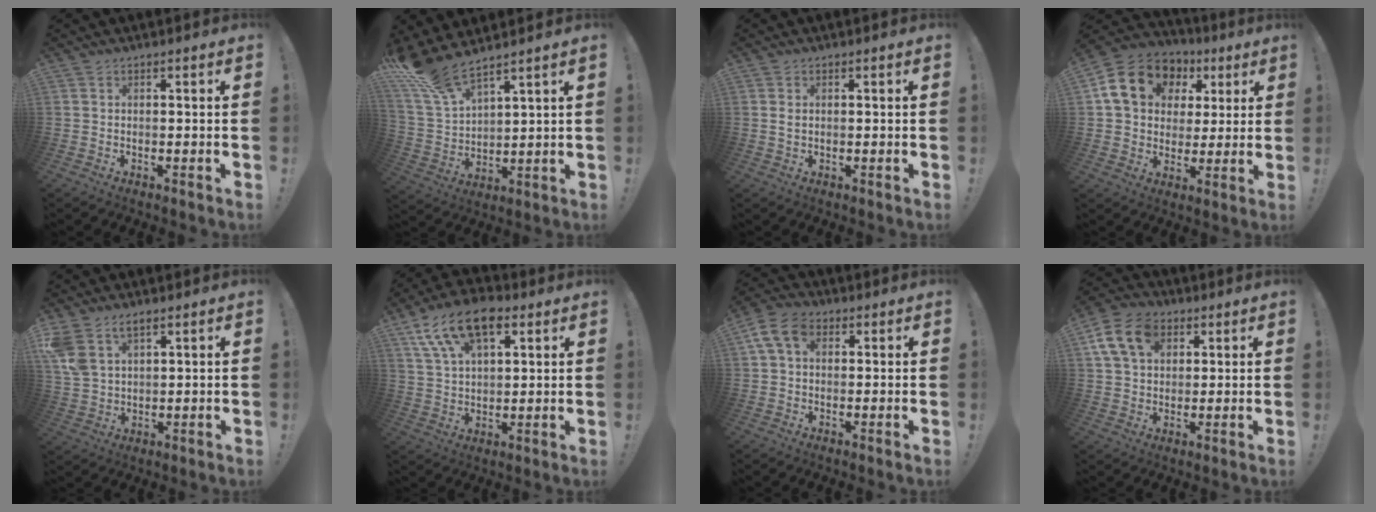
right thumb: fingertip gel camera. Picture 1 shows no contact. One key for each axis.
{"total": 10.4, "fx": 9.1, "fy": 2.4, "fz": 4.3, "tx": -0.091, "ty": -0.067, "tz": 0.169}
{"total": 1.2, "fx": 0.5, "fy": 0.6, "fz": 1.0, "tx": -0.011, "ty": 0.000, "tz": 0.007}
{"total": 16.8, "fx": 6.4, "fy": 13.0, "fz": 8.5, "tx": -0.134, "ty": -0.011, "tz": 0.134}
{"total": 7.4, "fx": 4.3, "fy": 4.4, "fz": 4.1, "tx": -0.073, "ty": -0.011, "tz": 0.087}
{"total": 15.6, "fx": 8.4, "fy": 8.4, "fz": 10.1, "tx": -0.175, "ty": -0.034, "tz": 0.152}
{"total": 8.7, "fx": 2.7, "fy": 6.0, "fz": 5.7, "tx": -0.107, "ty": 0.007, "tz": 0.054}
{"total": 13.7, "fx": 5.5, "fy": 9.9, "fz": 7.6, "tx": -0.132, "ty": -0.010, "tz": 0.108}